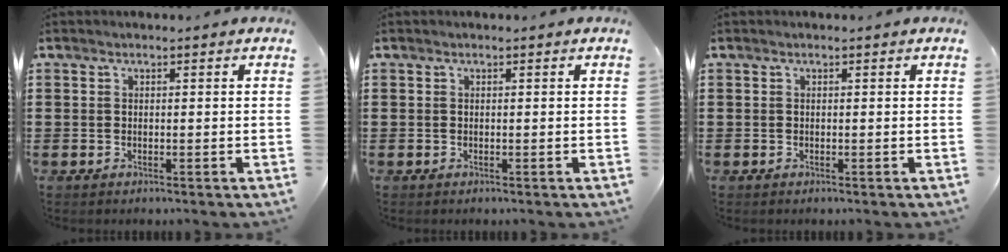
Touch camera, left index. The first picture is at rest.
{"total": 0.0}
{"total": 0.0}